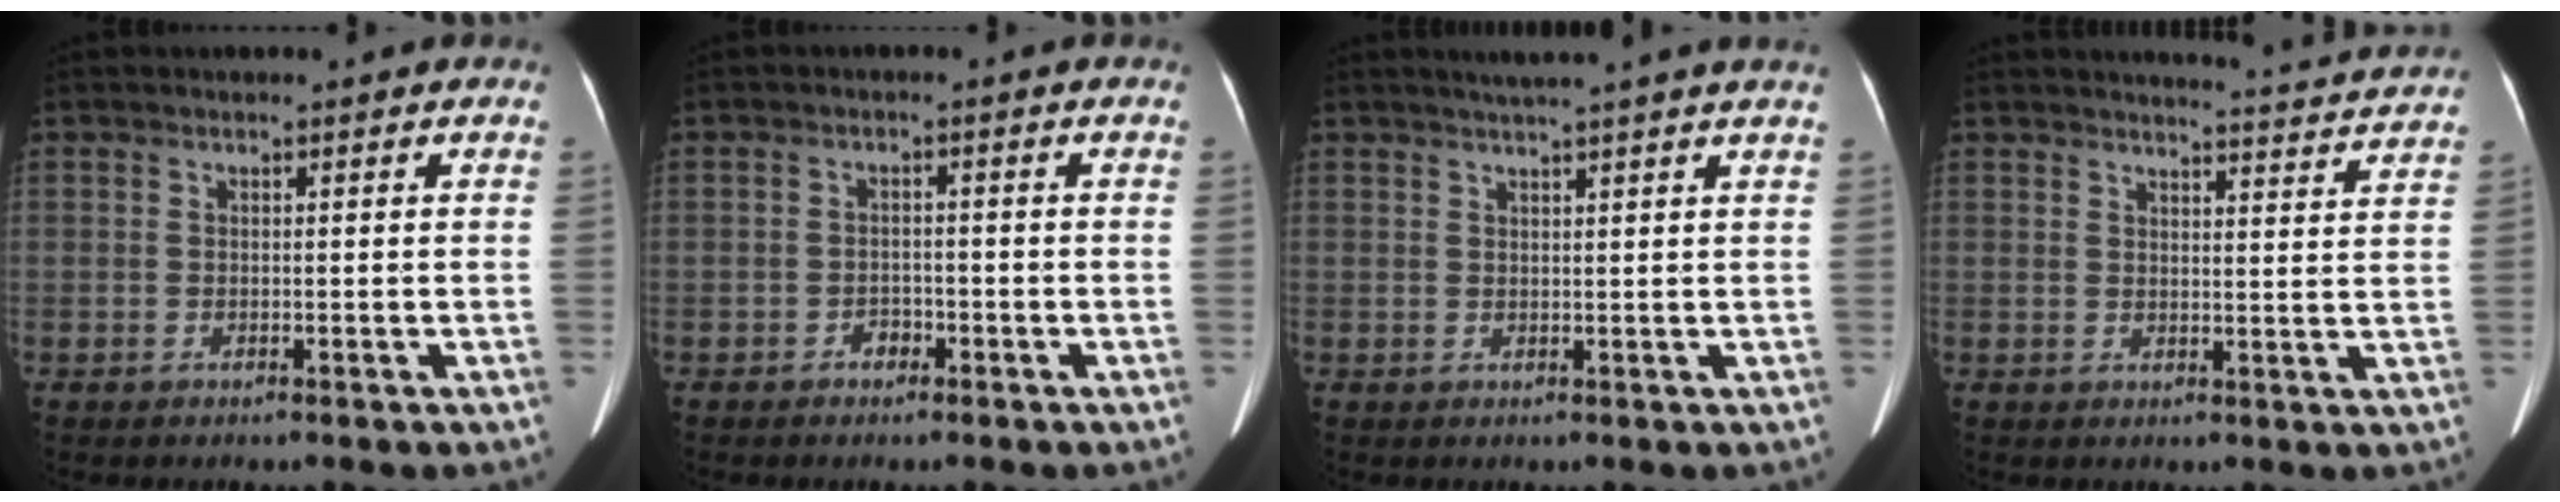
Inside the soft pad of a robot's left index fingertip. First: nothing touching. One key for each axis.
{"total": 1.8, "fx": -1.4, "fy": 1.0, "fz": 0.6, "tx": -0.010, "ty": 0.001, "tz": -0.022}
{"total": 6.5, "fx": 5.5, "fy": -1.0, "fz": 3.2, "tx": -0.043, "ty": 0.021, "tz": 0.065}
{"total": 11.4, "fx": 11.2, "fy": -0.7, "fz": 1.9, "tx": -0.028, "ty": -0.037, "tz": 0.116}